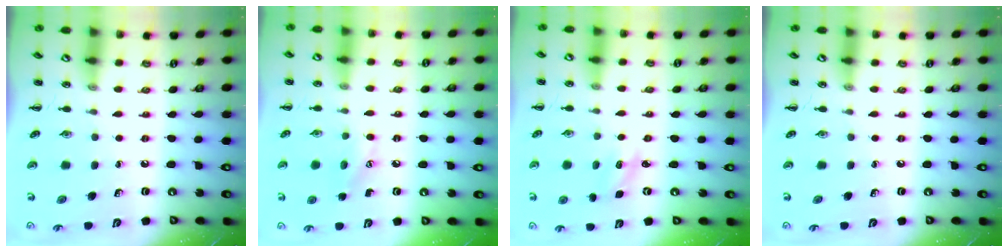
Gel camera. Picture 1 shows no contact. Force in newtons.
{"total": 6.4, "press": 6.2, "slide": 1.6}
{"total": 1.6, "press": 1.5, "slide": 0.5}
{"total": 0.0}